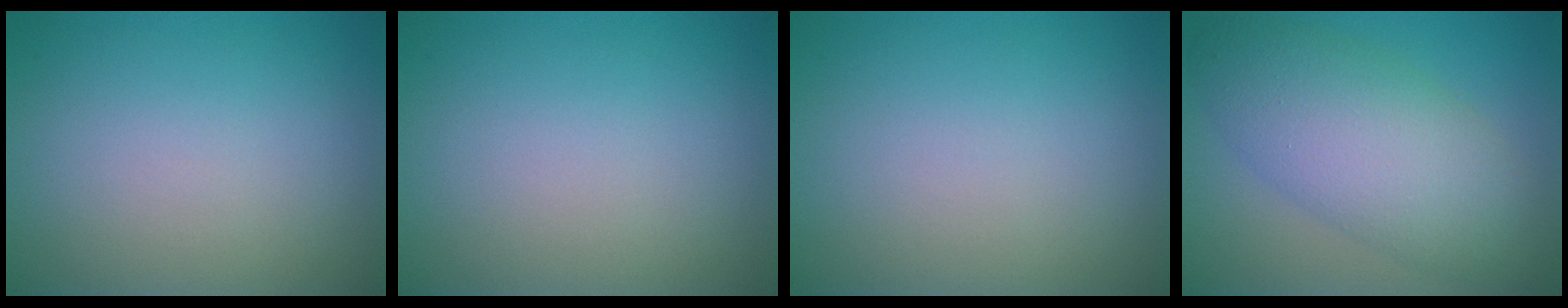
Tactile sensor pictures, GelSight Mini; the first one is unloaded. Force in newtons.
{"total": 0.0}
{"total": 0.0}
{"total": 7.8, "press": 7.8, "slide": 0.4}